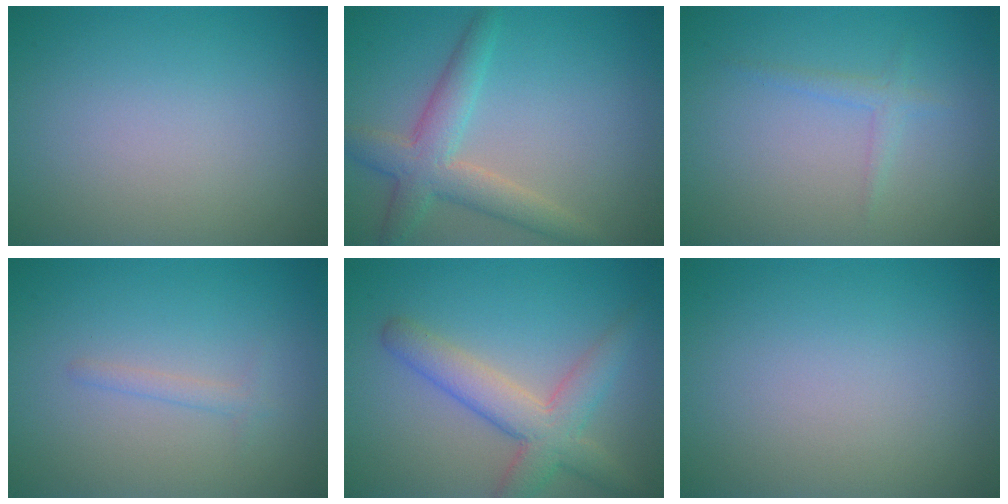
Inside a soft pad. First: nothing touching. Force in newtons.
{"total": 4.3, "press": 4.3, "slide": 0.2}
{"total": 1.2, "press": 1.2, "slide": 0.1}
{"total": 1.0, "press": 1.0, "slide": 0.0}
{"total": 5.1, "press": 5.0, "slide": 0.3}
{"total": 0.0}